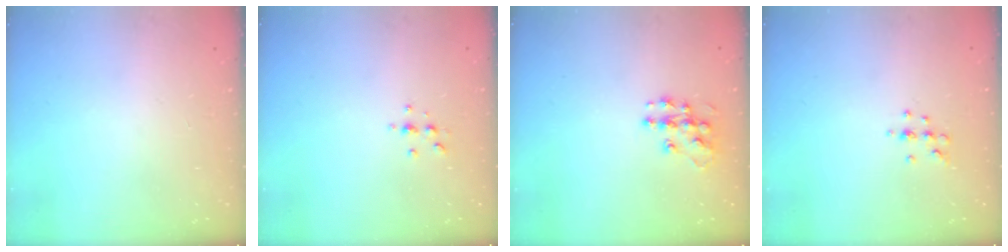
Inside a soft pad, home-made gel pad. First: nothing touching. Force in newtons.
{"total": 3.9, "press": 3.9, "slide": 0.6}
{"total": 10.6, "press": 10.6, "slide": 0.6}
{"total": 4.8, "press": 4.4, "slide": 1.8}